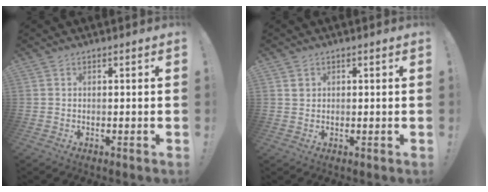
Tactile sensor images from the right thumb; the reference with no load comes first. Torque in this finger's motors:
{"motor_torque": [-0.31, 0.12, 0.15, 0.05, 0.01]}